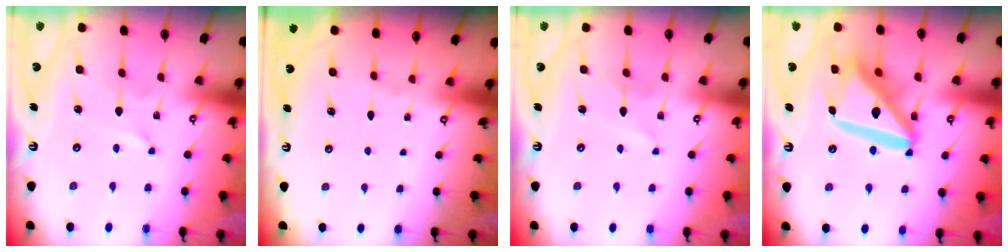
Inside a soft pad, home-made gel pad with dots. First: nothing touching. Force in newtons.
{"total": 0.0}
{"total": 2.3, "press": 2.3, "slide": 0.2}
{"total": 20.3, "press": 20.1, "slide": 2.4}